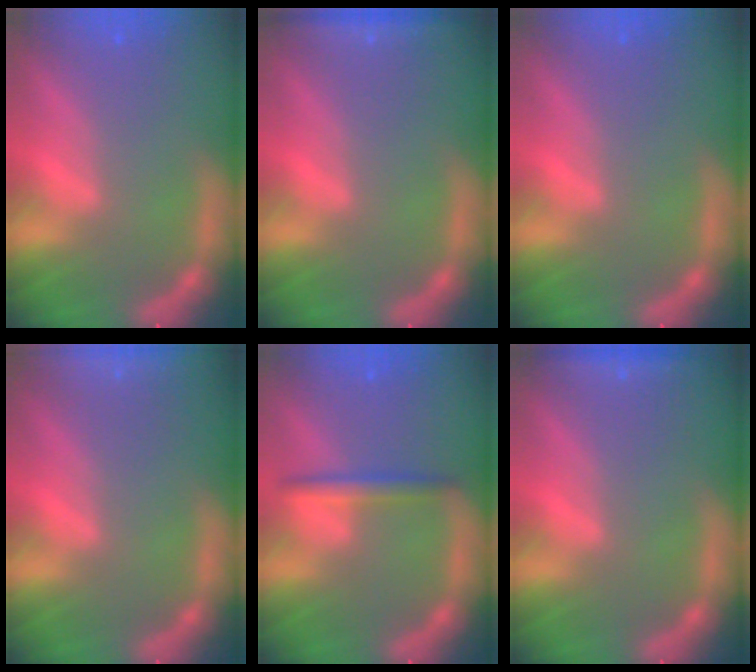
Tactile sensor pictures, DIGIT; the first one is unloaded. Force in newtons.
{"total": 2.9}
{"total": 0.0}
{"total": 8.5}
{"total": 2.5}
{"total": 1.9}